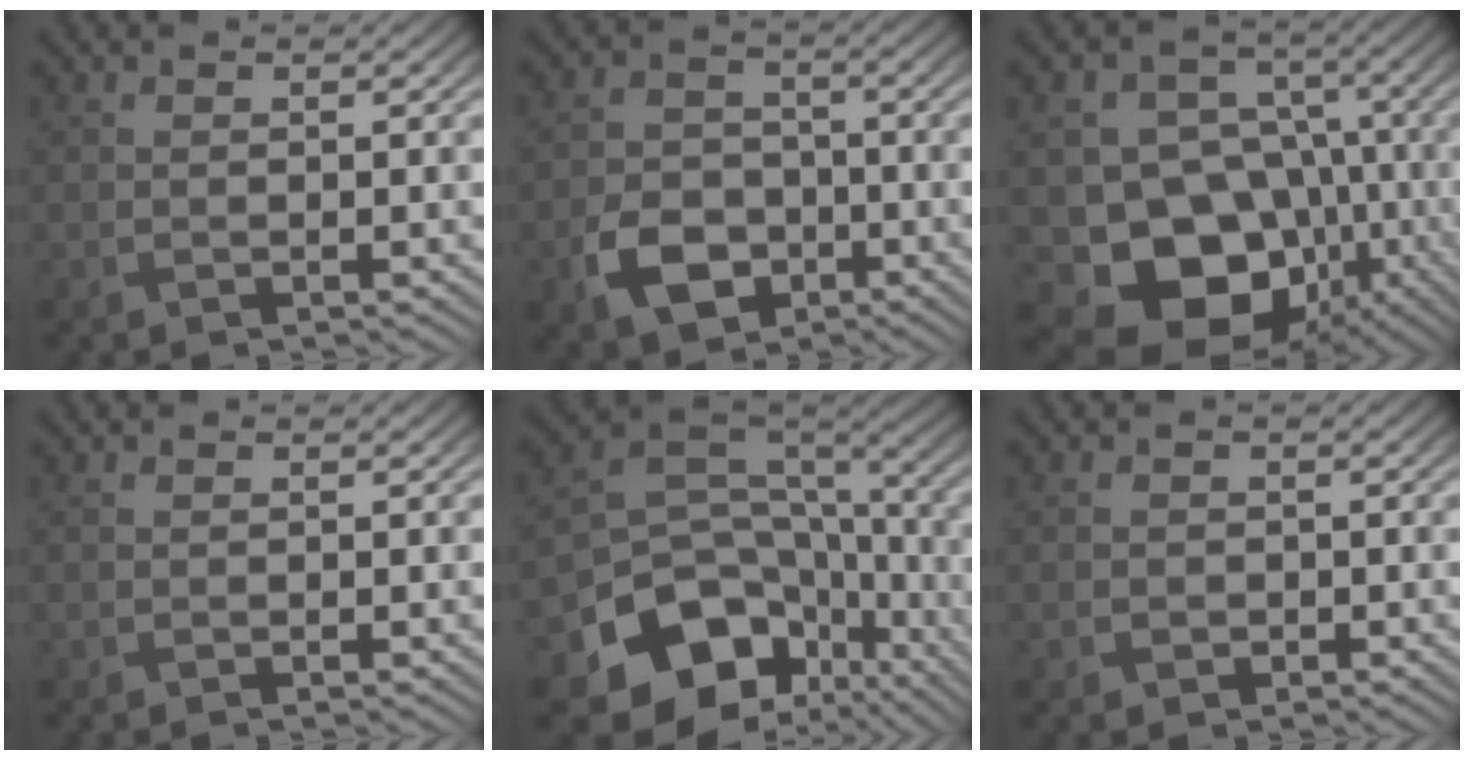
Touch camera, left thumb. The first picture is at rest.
{"total": 6.7, "force": [-3.1, 4.8, 3.5], "torque": [-0.075, -0.009, -0.060]}
{"total": 15.4, "force": [-6.4, 12.3, 6.7], "torque": [-0.131, -0.022, -0.116]}
{"total": 0.0}
{"total": 14.5, "force": [-6.8, 10.8, 6.9], "torque": [-0.165, -0.046, -0.102]}
{"total": 1.0, "force": [-0.3, 0.9, 0.2], "torque": [0.001, -0.004, -0.007]}